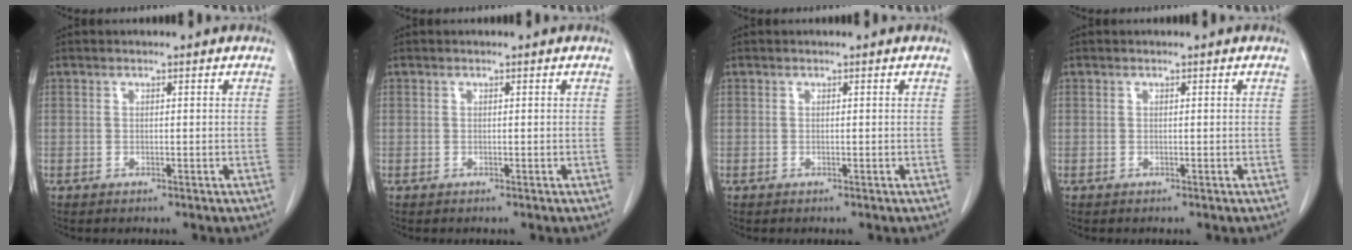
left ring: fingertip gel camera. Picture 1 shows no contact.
{"total": 0.0}
{"total": 0.0}
{"total": 0.0}